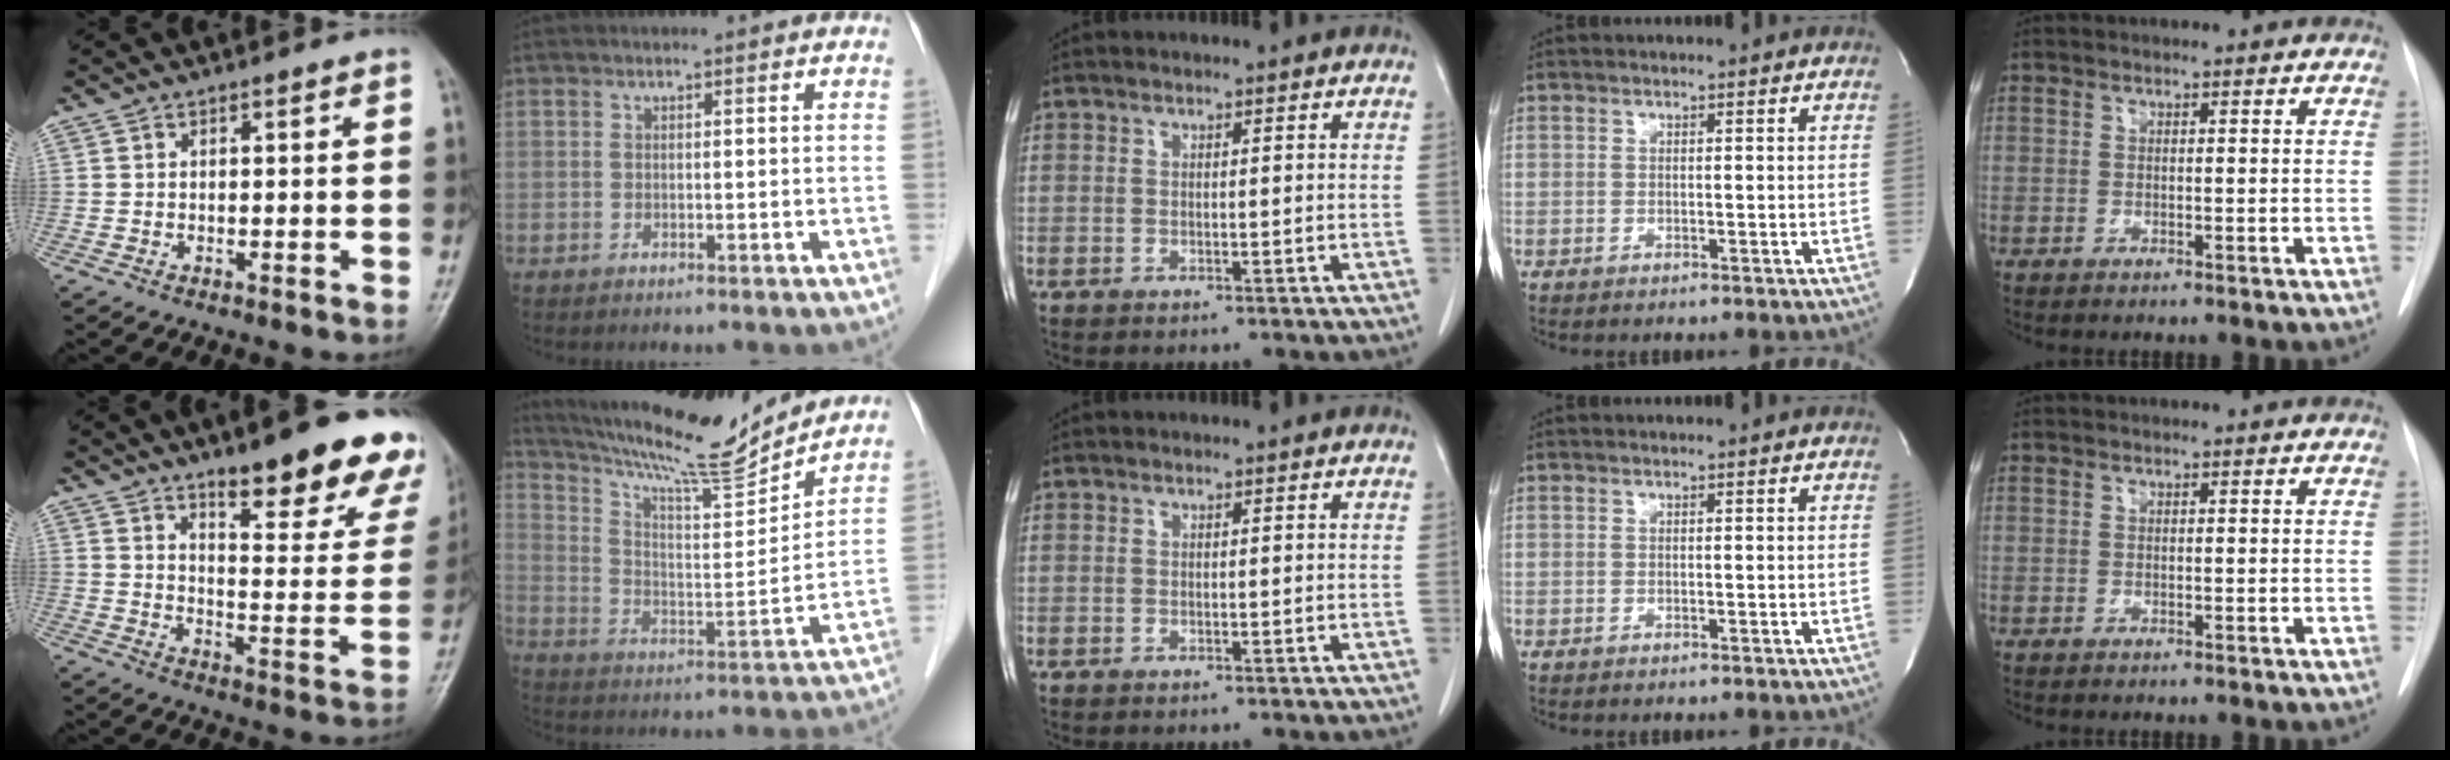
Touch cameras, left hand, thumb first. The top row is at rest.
{"thumb": {"total": 19.5, "force": [13.6, 5.3, 12.9], "torque": [-0.120, -0.082, 0.184]}, "index": {"total": 17.1, "force": [15.8, 0.4, 6.6], "torque": [-0.121, -0.010, 0.258]}}